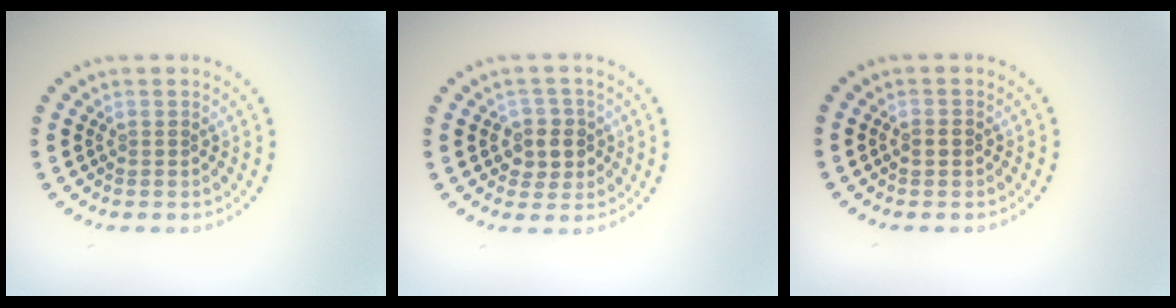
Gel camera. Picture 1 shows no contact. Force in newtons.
{"total": 2.6, "press": 2.5, "slide": 0.9}
{"total": 1.2, "press": 1.2, "slide": 0.2}